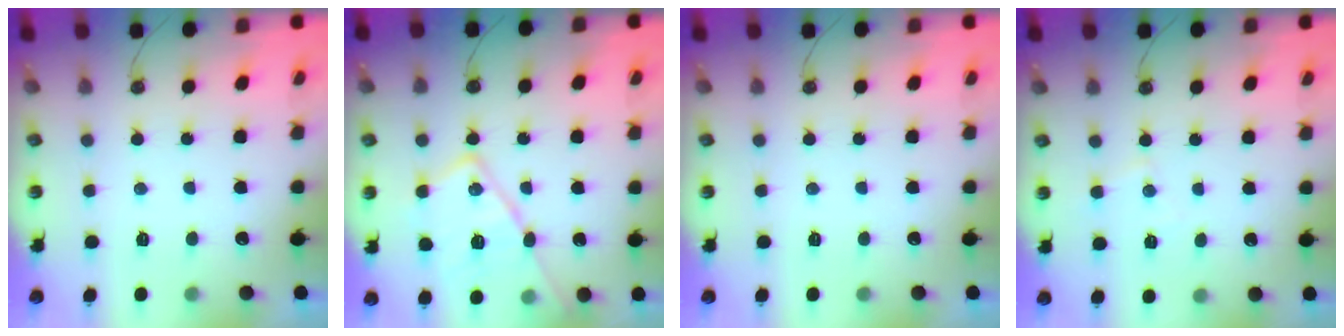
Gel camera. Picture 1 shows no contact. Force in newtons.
{"total": 18.1, "press": 18.0, "slide": 1.6}
{"total": 0.0}
{"total": 3.6, "press": 3.5, "slide": 0.6}